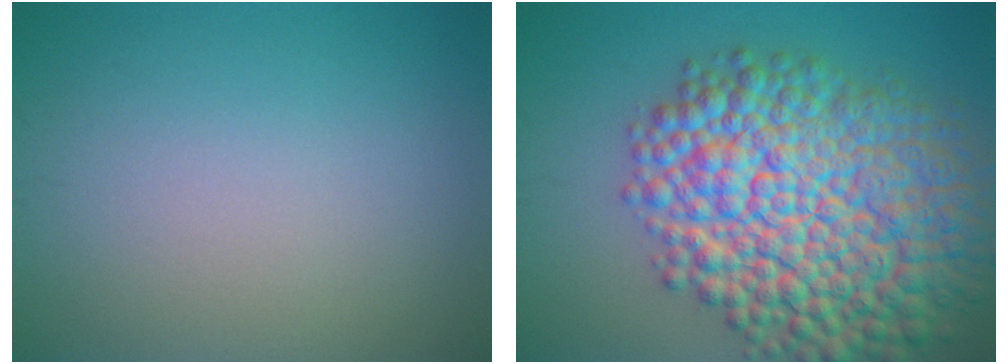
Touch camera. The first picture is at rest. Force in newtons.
{"total": 14.6, "press": 14.6, "slide": 0.5}